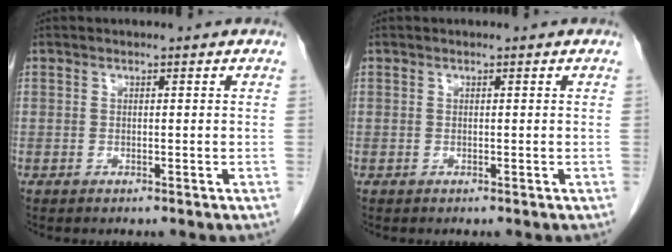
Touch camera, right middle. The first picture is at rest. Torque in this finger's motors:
{"motor_torque": [0.00, 0.00, 0.00, -0.01]}